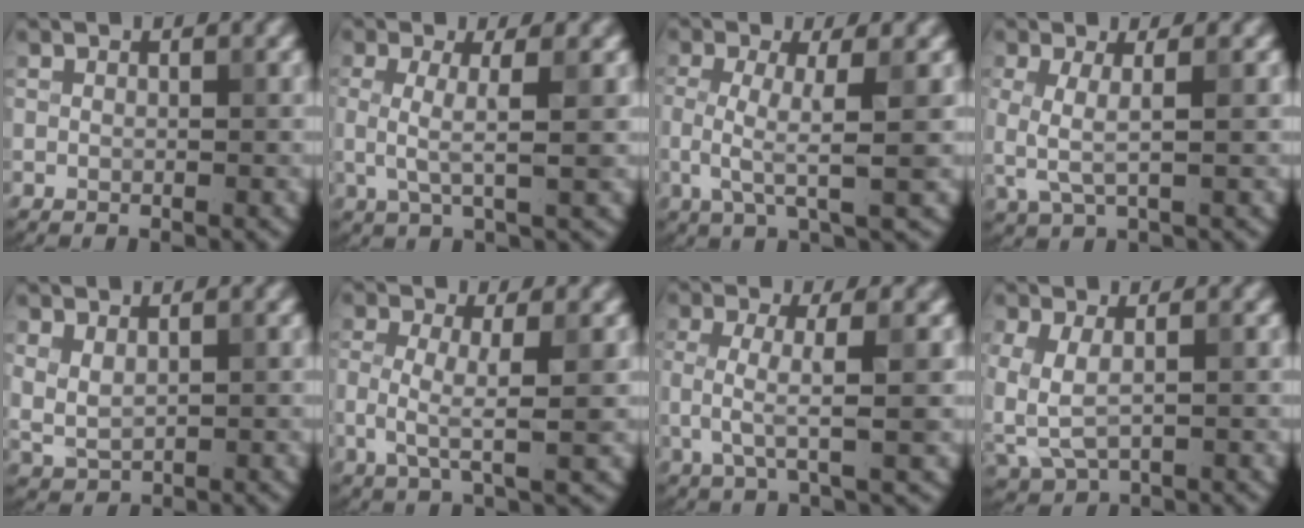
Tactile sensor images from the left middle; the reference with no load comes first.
{"total": 3.3, "force": [-0.1, 0.6, 3.2], "torque": [-0.068, -0.002, -0.002]}
{"total": 4.2, "force": [-0.5, 0.8, 4.1], "torque": [-0.091, -0.006, -0.011]}
{"total": 2.9, "force": [-0.1, 0.8, 2.8], "torque": [-0.067, -0.004, -0.002]}
{"total": 2.0, "force": [0.8, 1.1, 1.4], "torque": [-0.041, -0.002, 0.022]}
{"total": 3.8, "force": [-0.4, 1.0, 3.6], "torque": [-0.084, -0.007, -0.010]}
{"total": 4.1, "force": [-0.3, 0.9, 4.0], "torque": [-0.083, -0.003, -0.008]}
{"total": 3.9, "force": [0.0, 2.4, 3.1], "torque": [-0.089, -0.008, 0.002]}